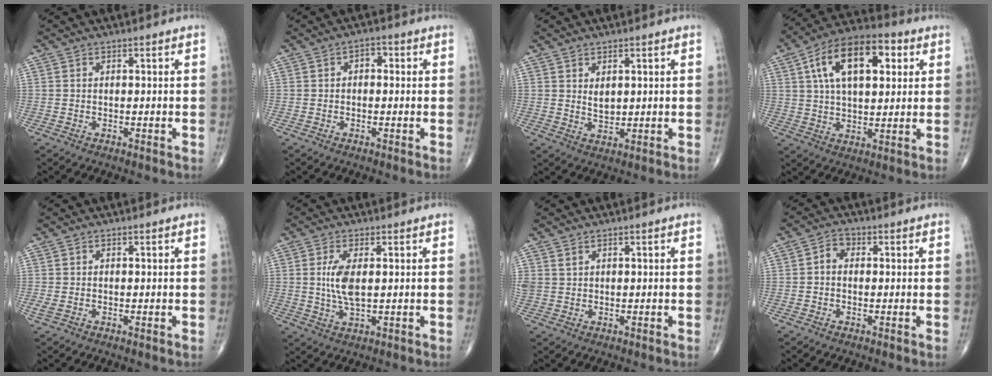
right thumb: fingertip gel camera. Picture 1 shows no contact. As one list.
[{"total": 2.5, "force": [0.3, 1.7, 1.9], "torque": [-0.016, 0.012, -0.001]}, {"total": 2.7, "force": [0.9, 1.6, 2.0], "torque": [-0.026, -0.014, 0.020]}, {"total": 17.4, "force": [5.5, 9.1, 13.9], "torque": [-0.210, 0.009, 0.086]}, {"total": 1.3, "force": [-0.2, 0.6, 1.2], "torque": [-0.033, -0.003, -0.004]}, {"total": 6.0, "force": [0.8, 2.4, 5.4], "torque": [-0.117, -0.009, 0.017]}, {"total": 1.6, "force": [1.0, 1.1, 0.5], "torque": [-0.005, -0.004, 0.021]}, {"total": 2.7, "force": [-0.1, 2.1, 1.7], "torque": [-0.020, 0.012, -0.010]}]